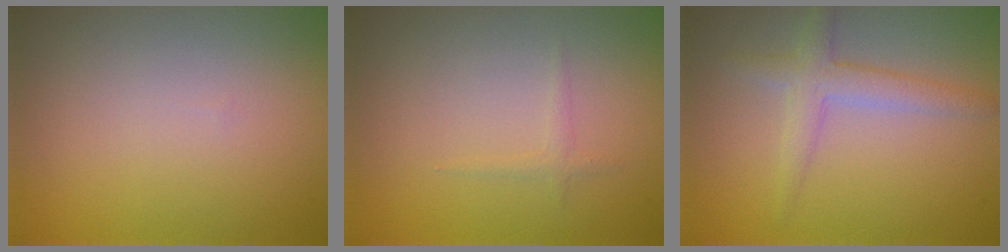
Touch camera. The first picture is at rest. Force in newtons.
{"total": 0.6, "press": 0.6, "slide": 0.0}
{"total": 1.9, "press": 1.8, "slide": 0.3}